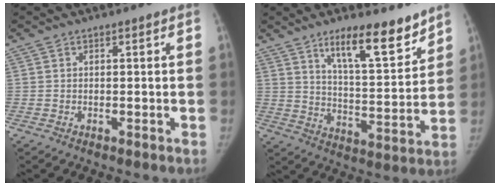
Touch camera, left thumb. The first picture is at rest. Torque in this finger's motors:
{"motor_torque": [0.17, 0.07, 0.99, -0.82, 0.07]}